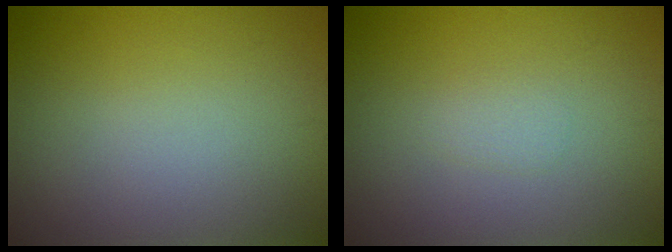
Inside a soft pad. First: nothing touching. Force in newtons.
{"total": 0.8, "press": 0.8, "slide": 0.1}